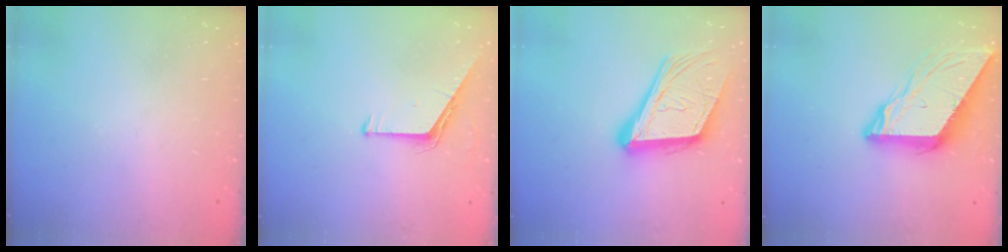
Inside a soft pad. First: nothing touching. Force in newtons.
{"total": 5.3, "press": 5.3, "slide": 0.5}
{"total": 20.1, "press": 19.6, "slide": 4.5}
{"total": 10.0, "press": 10.0, "slide": 0.8}